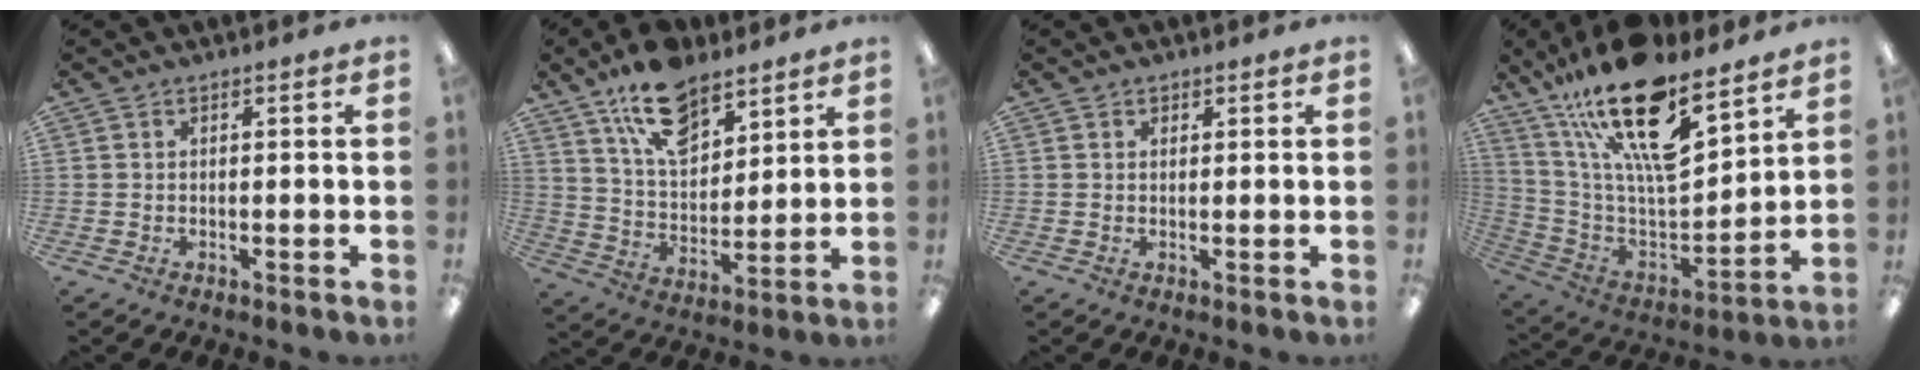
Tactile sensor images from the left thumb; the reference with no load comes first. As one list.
[{"total": 14.3, "force": [10.0, 7.4, 7.1], "torque": [-0.117, -0.046, 0.181]}, {"total": 0.8, "force": [0.6, 0.5, 0.1], "torque": [0.006, -0.001, 0.010]}, {"total": 23.1, "force": [15.8, 8.1, 14.7], "torque": [-0.262, -0.103, 0.272]}]